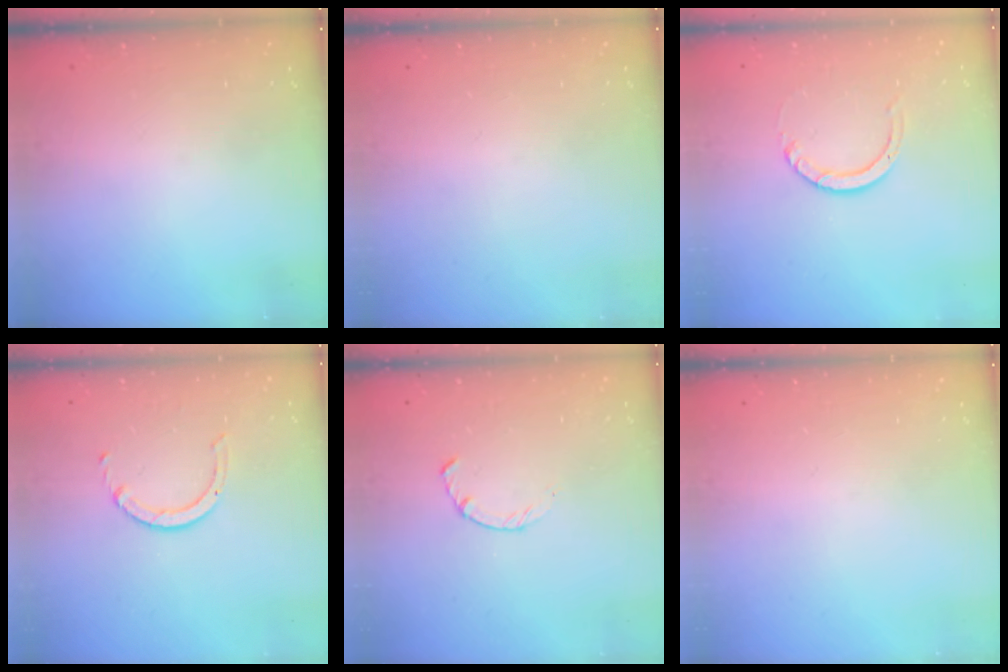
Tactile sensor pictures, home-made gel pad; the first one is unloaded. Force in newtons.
{"total": 0.0}
{"total": 3.2, "press": 3.2, "slide": 0.3}
{"total": 2.5, "press": 2.5, "slide": 0.2}
{"total": 2.4, "press": 2.3, "slide": 0.4}
{"total": 0.0}